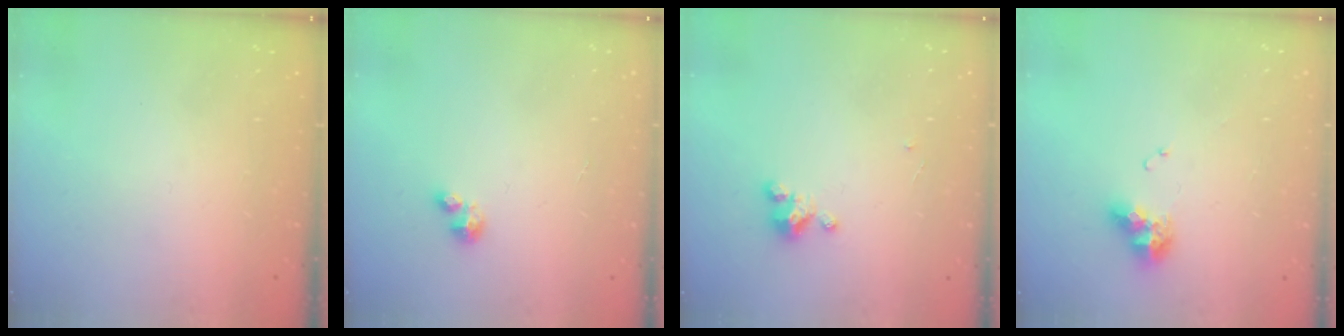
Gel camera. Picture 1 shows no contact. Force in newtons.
{"total": 2.1, "press": 2.1, "slide": 0.2}
{"total": 2.7, "press": 2.7, "slide": 0.3}
{"total": 9.5, "press": 9.5, "slide": 1.0}